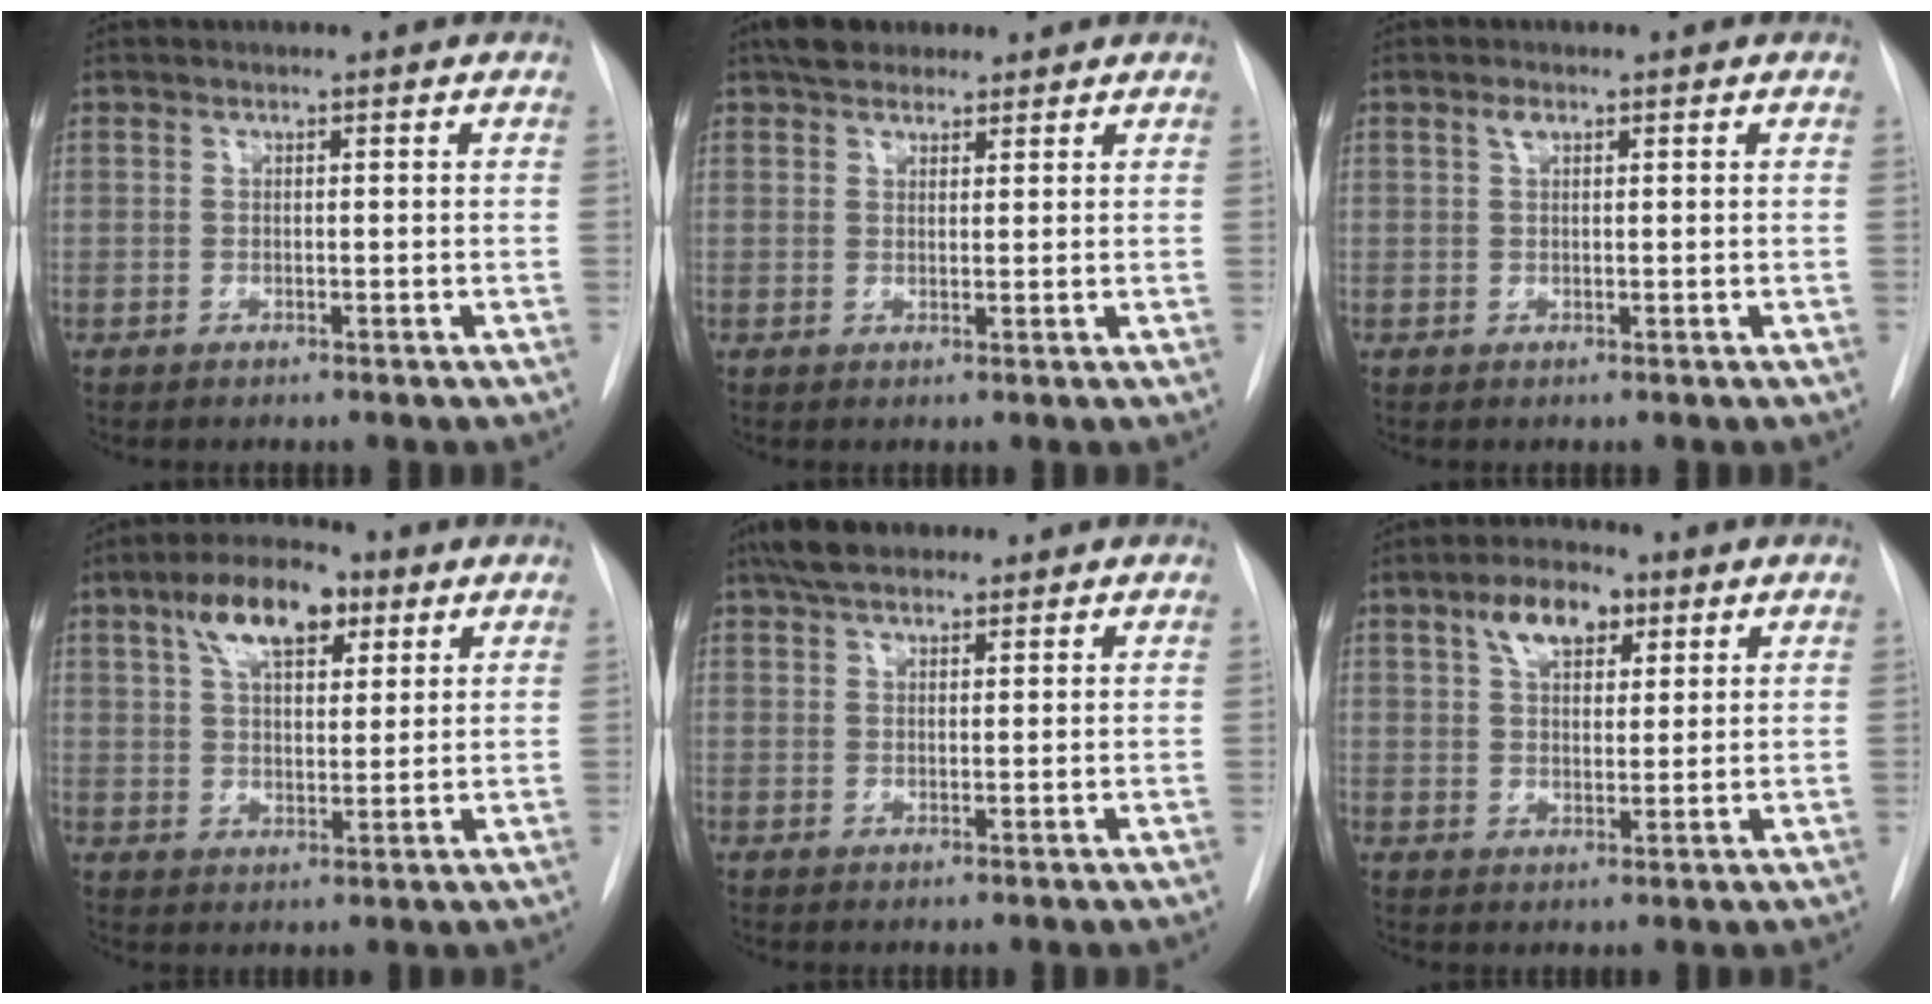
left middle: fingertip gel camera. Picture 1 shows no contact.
{"total": 4.9, "force": [3.7, 2.6, 1.8], "torque": [-0.030, 0.020, 0.062]}
{"total": 1.3, "force": [0.7, 0.6, 0.9], "torque": [-0.016, 0.007, 0.011]}
{"total": 10.3, "force": [5.4, 4.4, 7.6], "torque": [-0.135, 0.025, 0.093]}
{"total": 6.3, "force": [4.8, 2.7, 3.1], "torque": [-0.056, 0.024, 0.083]}
{"total": 7.4, "force": [3.8, 3.8, 5.0], "torque": [-0.087, 0.019, 0.064]}